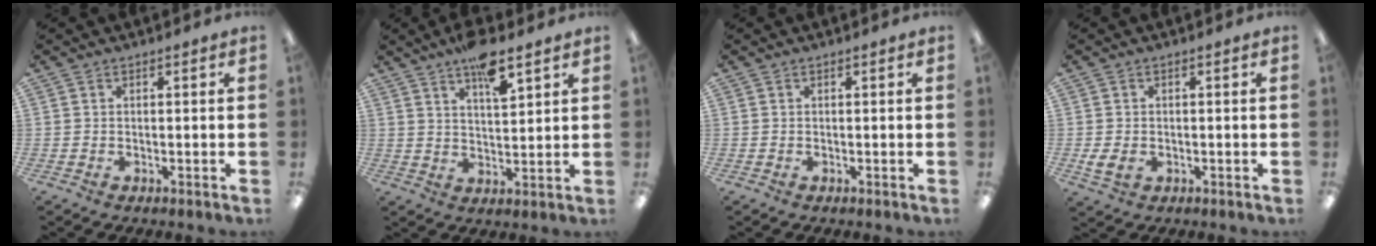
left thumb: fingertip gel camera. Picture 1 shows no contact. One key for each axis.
{"total": 8.6, "fx": 6.1, "fy": 2.5, "fz": 5.6, "tx": -0.083, "ty": -0.036, "tz": 0.101}
{"total": 0.0}
{"total": 3.6, "fx": -0.7, "fy": 2.5, "fz": 2.5, "tx": -0.048, "ty": -0.002, "tz": -0.016}